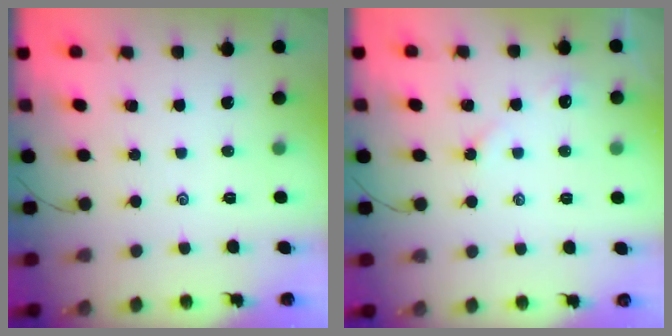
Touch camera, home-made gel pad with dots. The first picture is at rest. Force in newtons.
{"total": 4.2, "press": 4.2, "slide": 0.7}